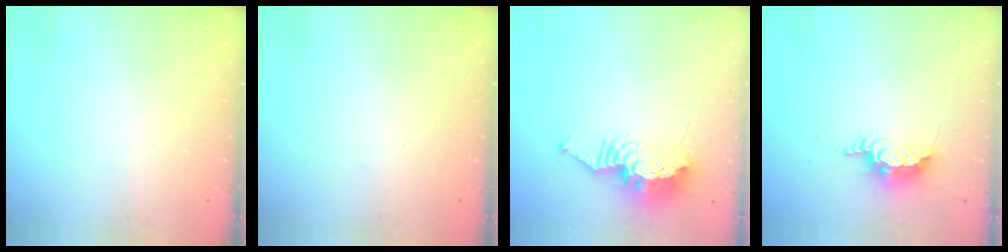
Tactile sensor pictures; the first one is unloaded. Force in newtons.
{"total": 0.0}
{"total": 12.4, "press": 12.4, "slide": 1.0}
{"total": 8.7, "press": 8.7, "slide": 0.9}